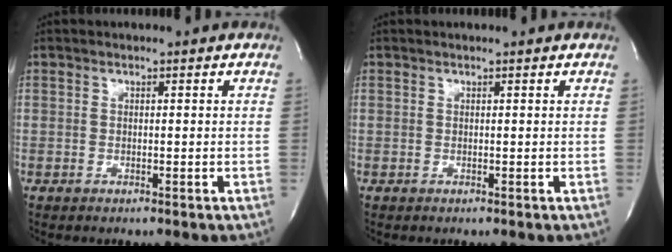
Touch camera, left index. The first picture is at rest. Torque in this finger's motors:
{"motor_torque": [0.06, -0.04, -0.04, 0.00]}